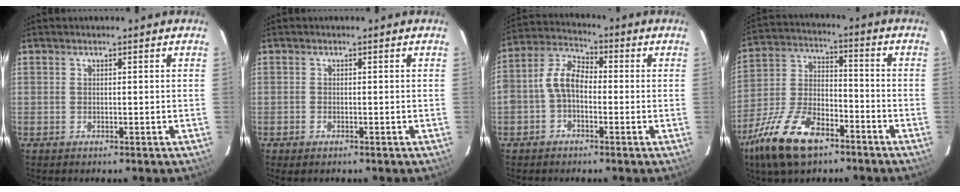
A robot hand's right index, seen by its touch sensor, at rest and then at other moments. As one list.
[{"total": 1.1, "force": [-0.8, 0.6, 0.5], "torque": [-0.010, -0.005, -0.015]}, {"total": 6.9, "force": [-1.5, 4.5, 5.0], "torque": [-0.108, 0.023, -0.034]}, {"total": 17.1, "force": [-10.9, 7.8, 10.7], "torque": [-0.239, -0.009, -0.202]}]